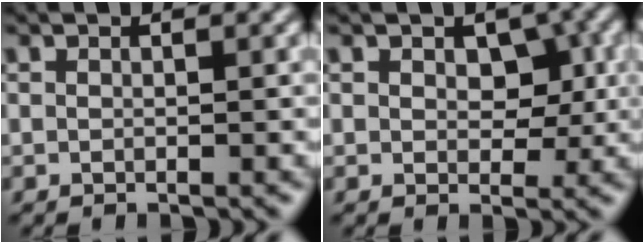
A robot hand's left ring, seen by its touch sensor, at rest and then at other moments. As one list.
[{"total": 3.1, "force": [0.7, 2.0, 2.3], "torque": [-0.029, -0.003, 0.010]}]